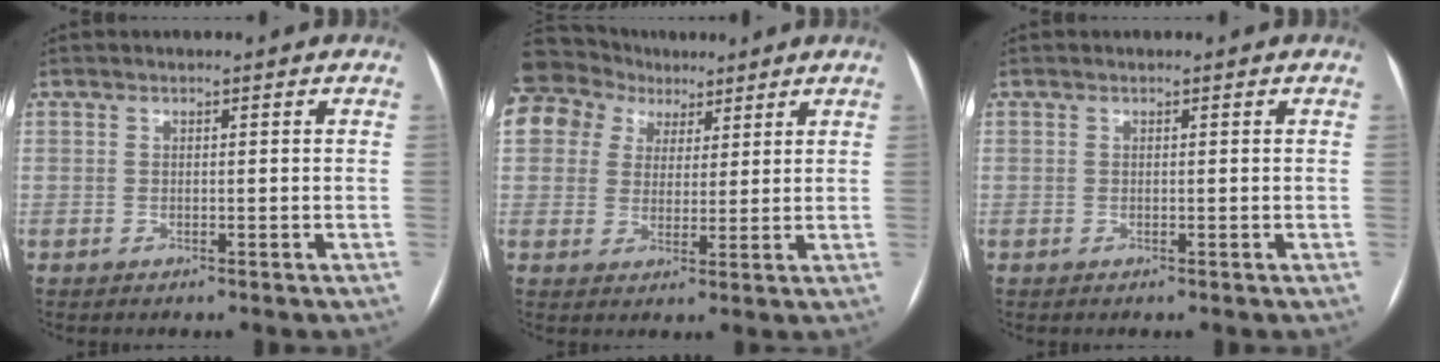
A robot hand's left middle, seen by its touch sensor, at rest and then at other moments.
{"total": 17.0, "force": [8.8, 12.9, 6.6], "torque": [-0.200, 0.086, 0.168]}
{"total": 0.0}